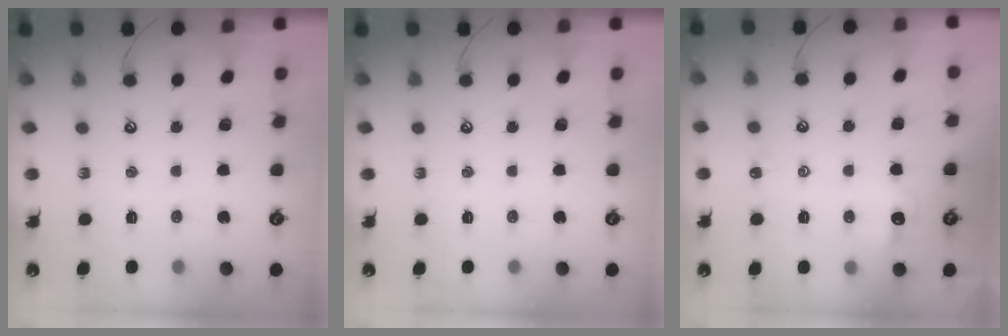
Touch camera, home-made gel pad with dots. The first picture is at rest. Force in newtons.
{"total": 0.0}
{"total": 1.5, "press": 1.4, "slide": 0.5}